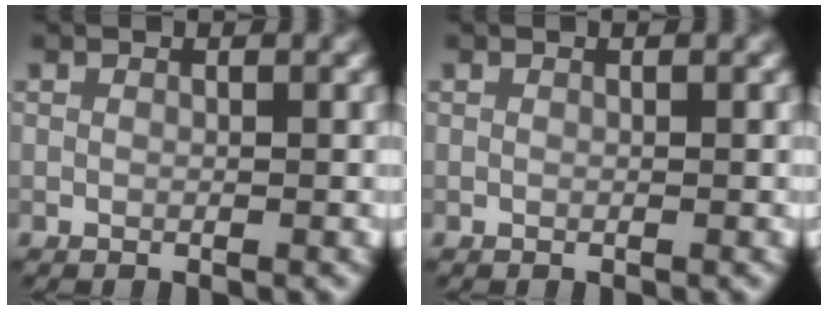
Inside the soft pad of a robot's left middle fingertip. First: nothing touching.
{"total": 0.0}